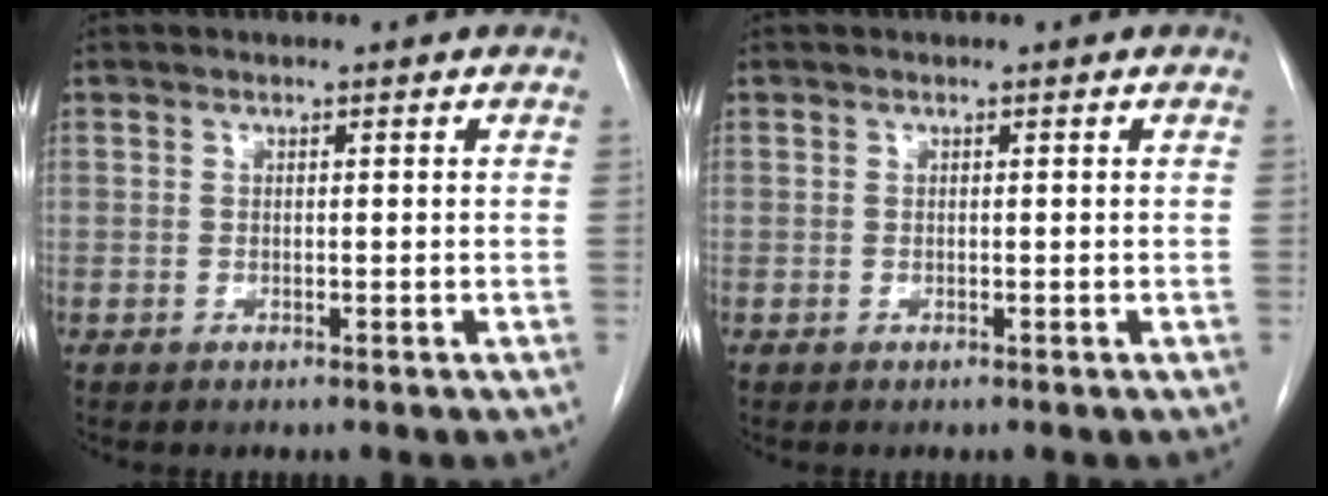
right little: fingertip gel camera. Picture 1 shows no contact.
{"total": 0.0}